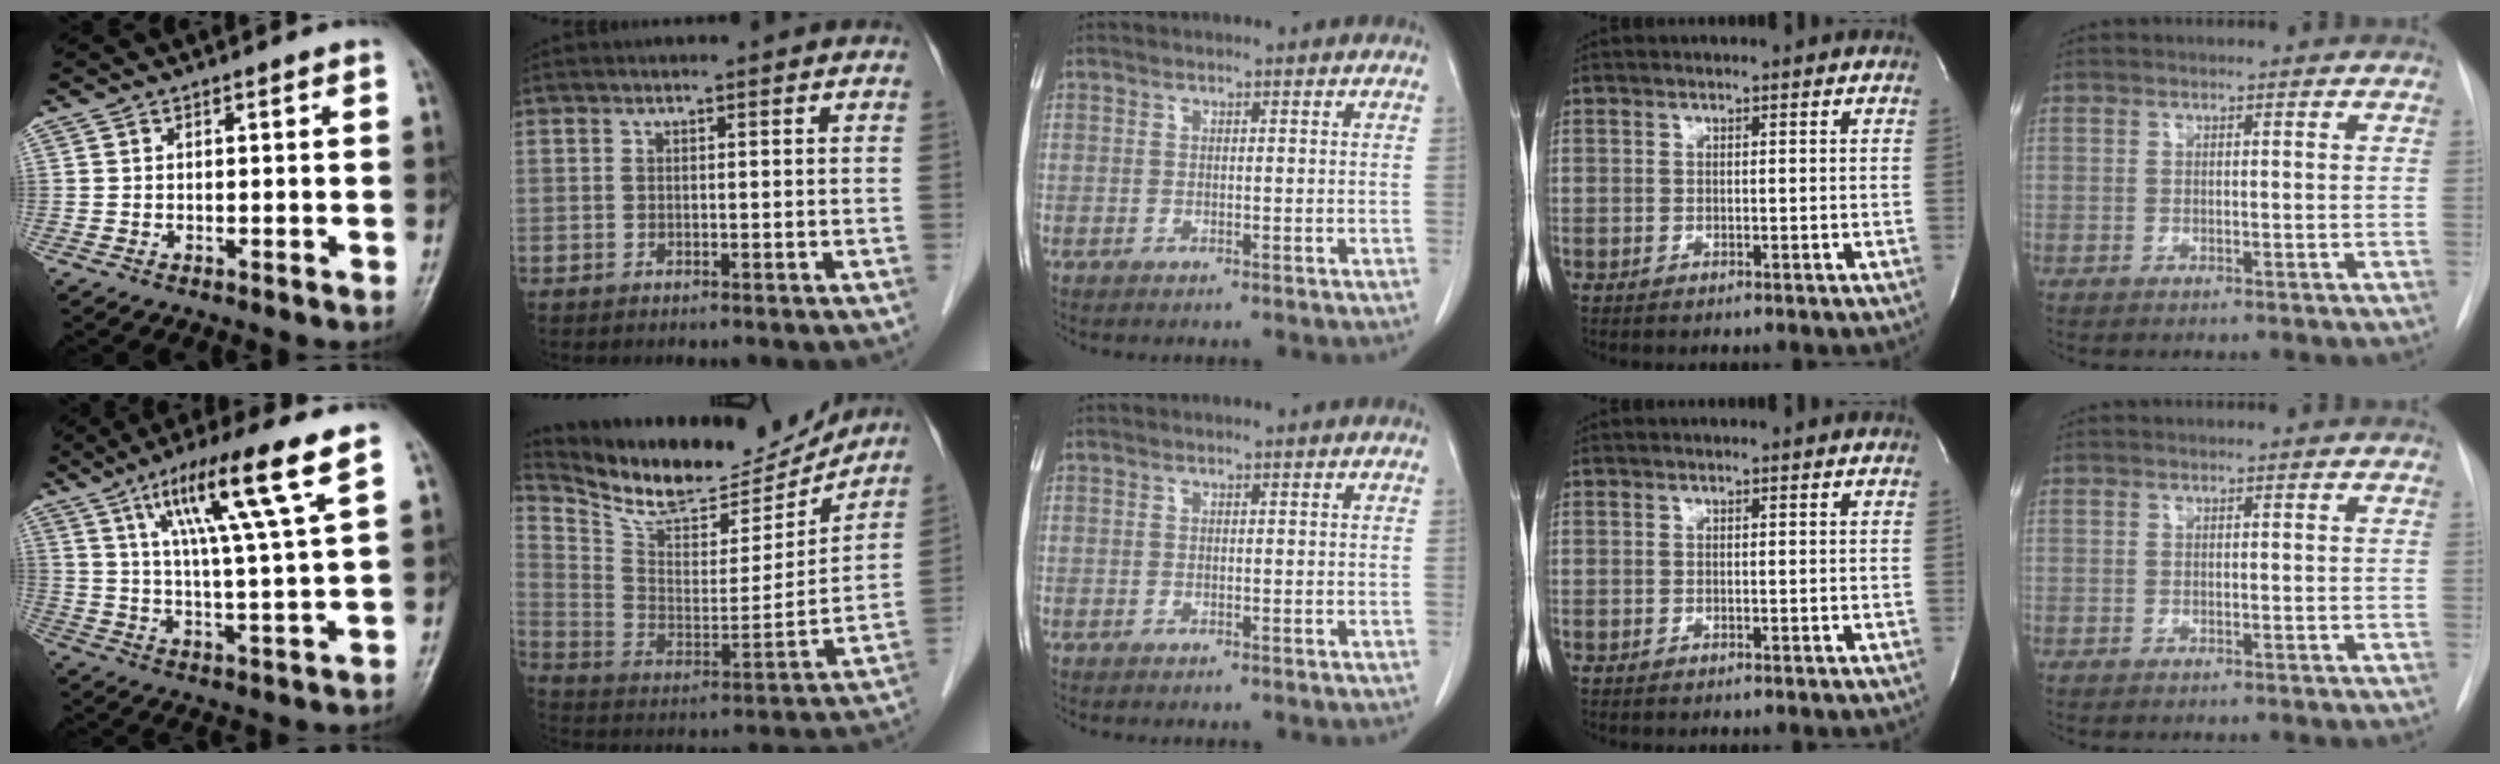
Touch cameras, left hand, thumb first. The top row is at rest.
{"thumb": {"total": 15.3, "force": [8.1, 0.9, 13.0], "torque": [-0.226, -0.026, 0.138]}, "index": {"total": 18.9, "force": [17.5, 5.0, 5.2], "torque": [-0.102, -0.020, 0.284]}}